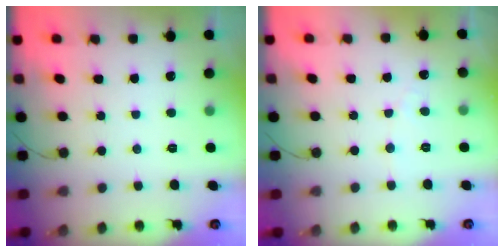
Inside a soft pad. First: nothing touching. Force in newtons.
{"total": 2.4, "press": 2.4, "slide": 0.2}